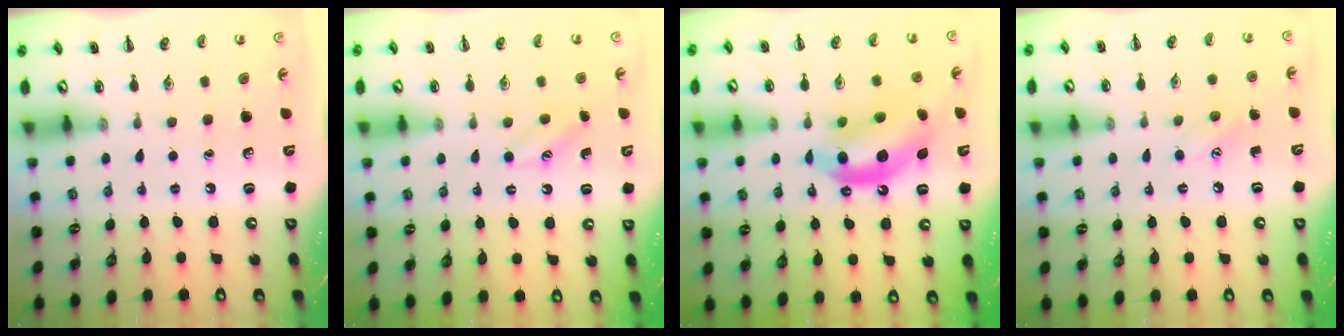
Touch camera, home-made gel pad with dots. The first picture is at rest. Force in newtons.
{"total": 3.0, "press": 2.9, "slide": 0.7}
{"total": 13.4, "press": 12.9, "slide": 3.7}
{"total": 5.8, "press": 5.6, "slide": 1.5}